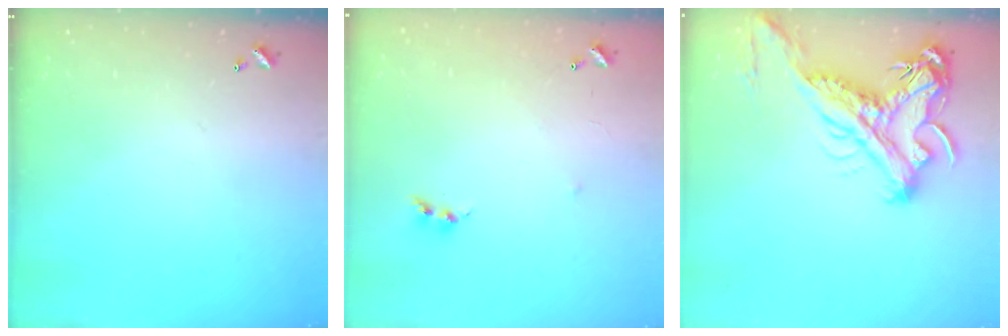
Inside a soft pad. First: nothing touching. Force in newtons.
{"total": 5.2, "press": 5.2, "slide": 0.6}
{"total": 6.0, "press": 5.8, "slide": 1.7}